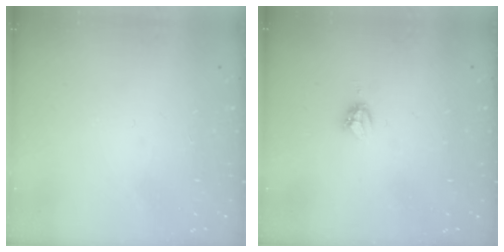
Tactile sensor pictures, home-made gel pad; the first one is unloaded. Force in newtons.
{"total": 4.0, "press": 3.9, "slide": 0.7}